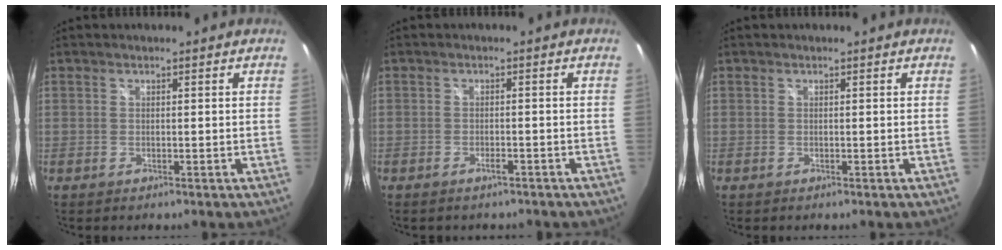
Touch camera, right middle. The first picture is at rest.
{"total": 1.8, "force": [-1.5, 0.8, 0.7], "torque": [-0.015, -0.002, -0.022]}
{"total": 0.0}